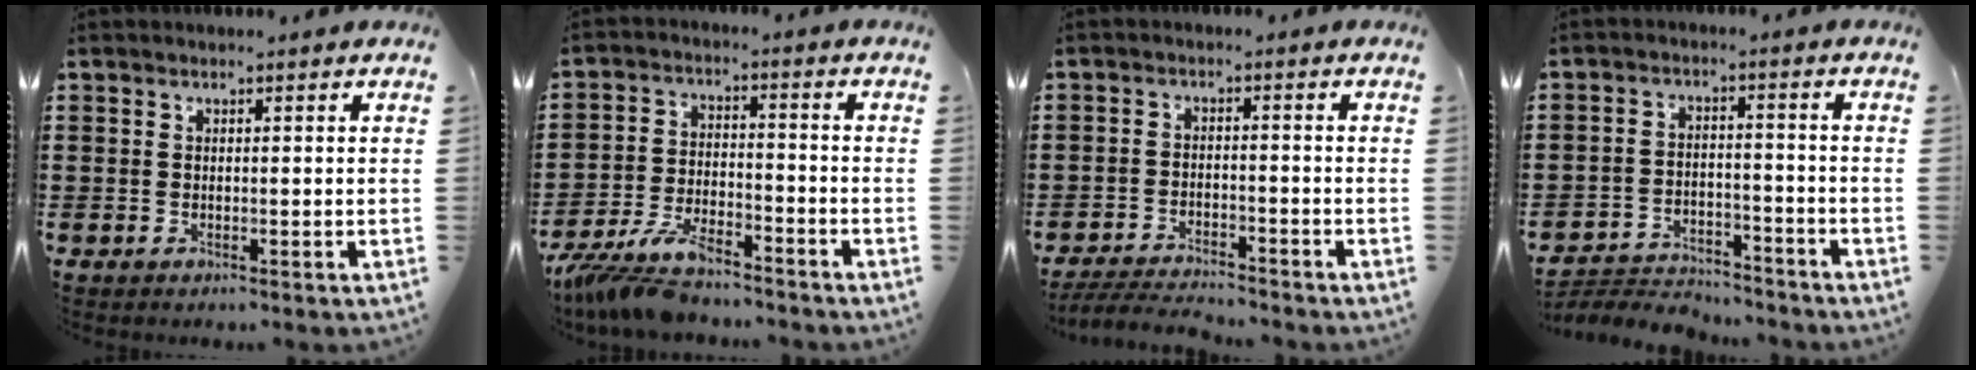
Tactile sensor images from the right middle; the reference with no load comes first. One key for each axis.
{"total": 8.4, "fx": -7.5, "fy": 1.5, "fz": 3.4, "tx": -0.086, "ty": -0.001, "tz": -0.149}
{"total": 3.9, "fx": -3.9, "fy": 0.2, "fz": 0.7, "tx": -0.021, "ty": -0.002, "tz": -0.083}
{"total": 4.2, "fx": -4.1, "fy": 0.8, "fz": 0.4, "tx": -0.012, "ty": 0.008, "tz": -0.089}